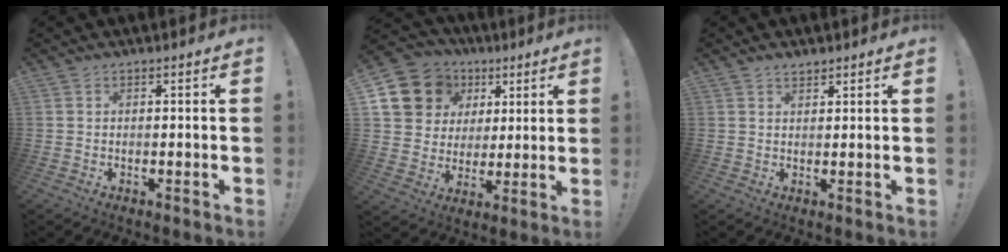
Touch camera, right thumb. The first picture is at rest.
{"total": 13.4, "force": [5.8, 11.4, 3.9], "torque": [-0.063, -0.025, 0.132]}
{"total": 2.0, "force": [1.8, 0.8, 0.6], "torque": [0.001, -0.012, 0.031]}